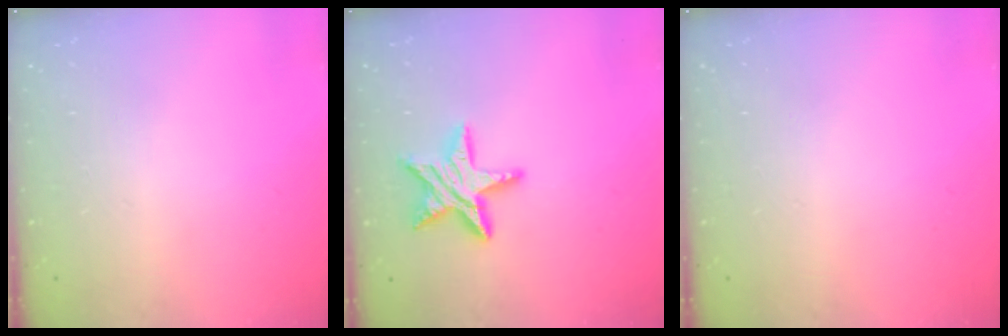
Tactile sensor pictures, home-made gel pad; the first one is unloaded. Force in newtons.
{"total": 11.7, "press": 11.6, "slide": 0.6}
{"total": 0.0}